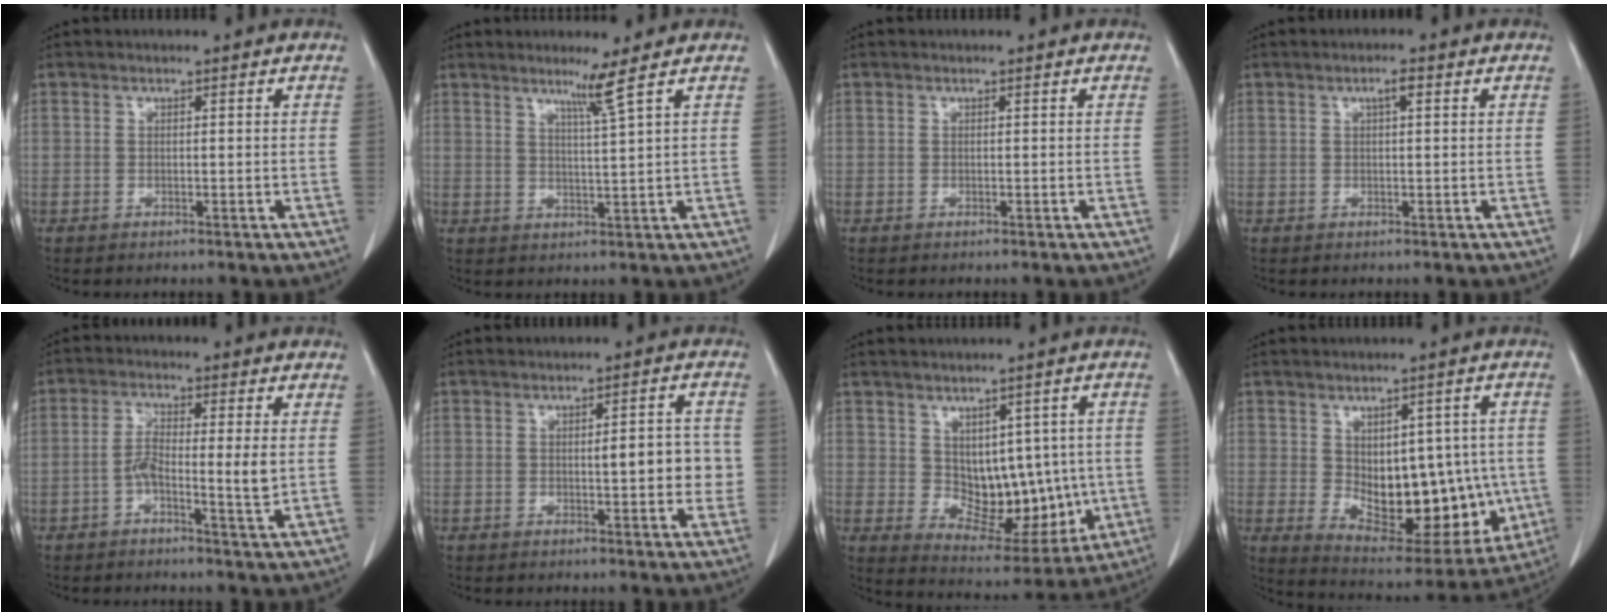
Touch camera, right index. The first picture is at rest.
{"total": 3.7, "force": [2.3, -1.6, 2.4], "torque": [-0.046, -0.016, 0.047]}
{"total": 0.0}
{"total": 1.7, "force": [0.7, 0.3, 1.5], "torque": [-0.027, 0.003, 0.009]}
{"total": 5.7, "force": [-0.8, 0.7, 5.6], "torque": [-0.101, 0.001, -0.018]}
{"total": 6.1, "force": [-0.1, 2.0, 5.8], "torque": [-0.069, 0.006, -0.003]}
{"total": 11.1, "force": [0.1, 6.8, 8.7], "torque": [-0.099, 0.010, 0.028]}
{"total": 16.9, "force": [-1.5, 9.2, 14.1], "torque": [-0.201, 0.001, 0.006]}